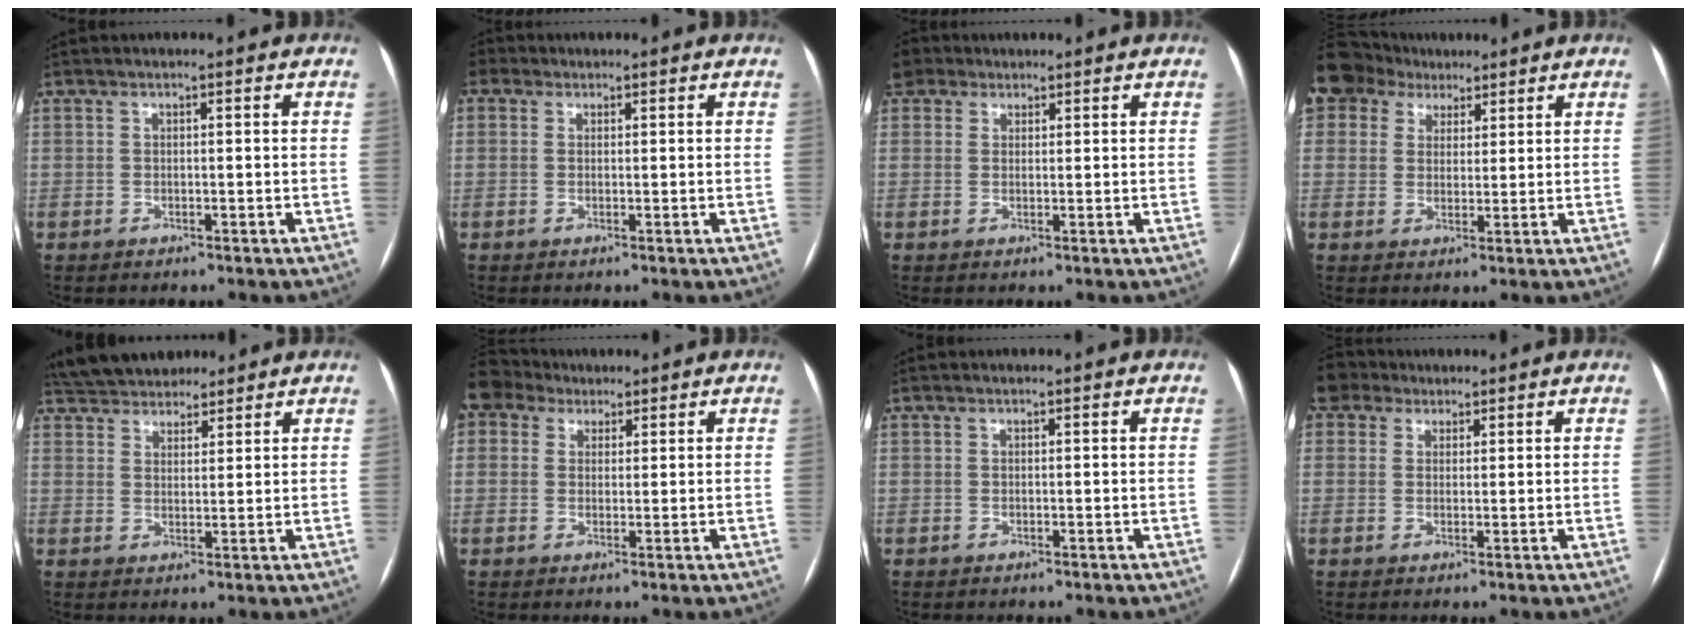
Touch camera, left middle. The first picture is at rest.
{"total": 1.9, "force": [0.9, 1.6, 0.6], "torque": [-0.033, 0.015, 0.022]}
{"total": 3.0, "force": [2.6, 1.5, -0.2], "torque": [-0.007, 0.017, 0.053]}
{"total": 9.4, "force": [6.2, 6.8, 1.8], "torque": [-0.054, 0.039, 0.117]}
{"total": 10.9, "force": [9.7, 3.9, 3.0], "torque": [-0.053, 0.031, 0.160]}
{"total": 5.1, "force": [4.1, 3.1, 0.4], "torque": [-0.016, 0.029, 0.083]}
{"total": 0.0}
{"total": 3.0, "force": [2.6, 1.4, -0.6], "torque": [0.005, 0.017, 0.049]}